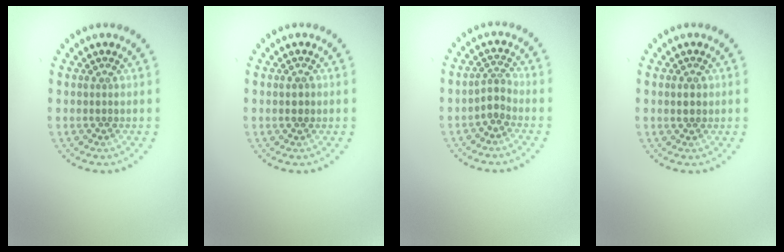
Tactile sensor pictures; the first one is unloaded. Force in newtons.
{"total": 1.0, "press": 0.9, "slide": 0.3}
{"total": 1.6, "press": 1.2, "slide": 1.1}
{"total": 1.2, "press": 1.2, "slide": 0.2}